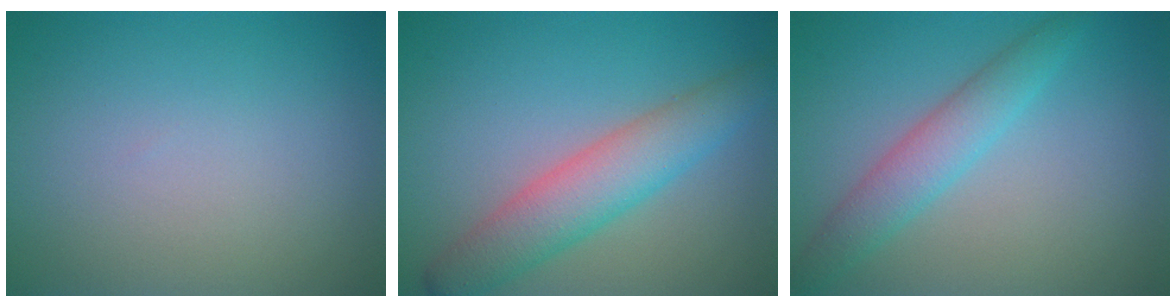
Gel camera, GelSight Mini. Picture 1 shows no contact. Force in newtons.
{"total": 5.2, "press": 5.2, "slide": 0.1}
{"total": 3.4, "press": 3.4, "slide": 0.2}